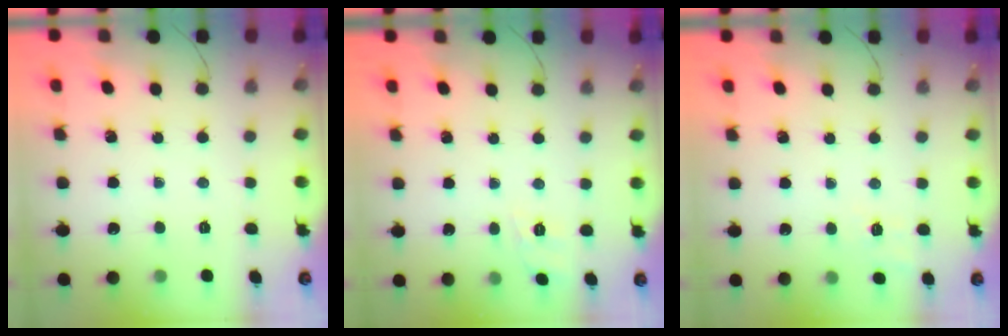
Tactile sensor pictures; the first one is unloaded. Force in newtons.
{"total": 6.9, "press": 6.7, "slide": 1.9}
{"total": 7.7, "press": 7.5, "slide": 1.9}